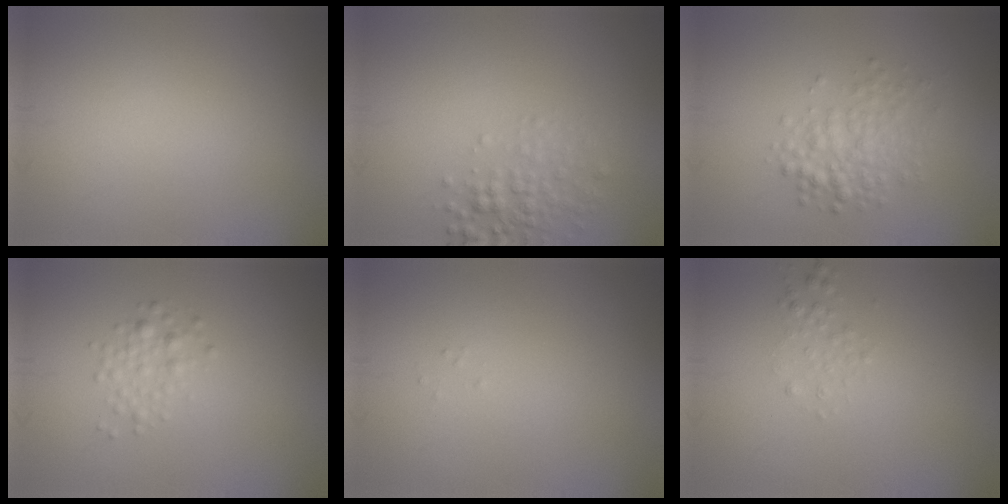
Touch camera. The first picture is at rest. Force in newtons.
{"total": 2.3, "press": 2.3, "slide": 0.1}
{"total": 3.2, "press": 3.2, "slide": 0.0}
{"total": 1.5, "press": 1.5, "slide": 0.0}
{"total": 0.0}
{"total": 0.9, "press": 0.9, "slide": 0.1}